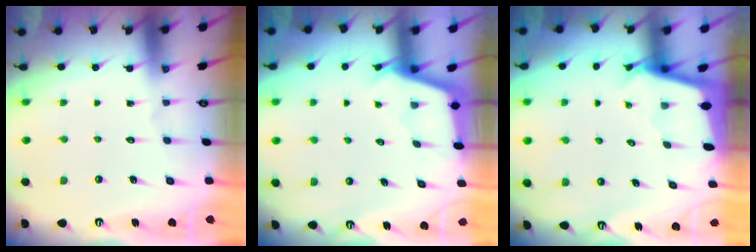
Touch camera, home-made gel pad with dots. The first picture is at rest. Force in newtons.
{"total": 2.9, "press": 2.8, "slide": 0.3}
{"total": 2.4, "press": 2.4, "slide": 0.2}